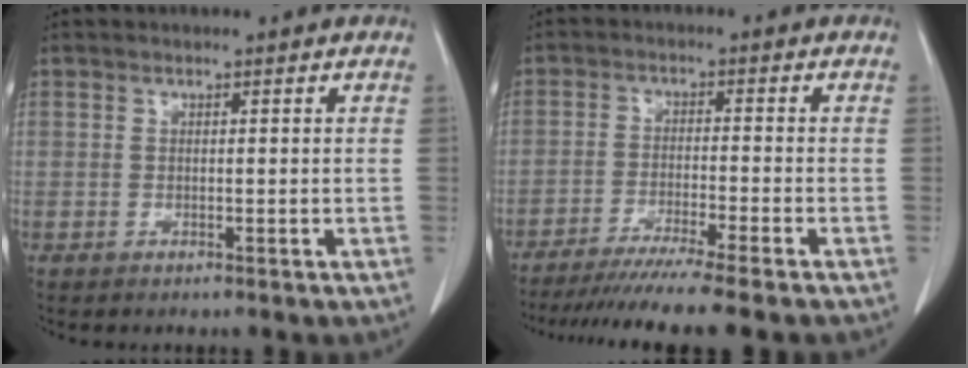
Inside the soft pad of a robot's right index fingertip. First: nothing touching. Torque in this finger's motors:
{"motor_torque": [1.11, -1.03, 0.57, 0.14]}